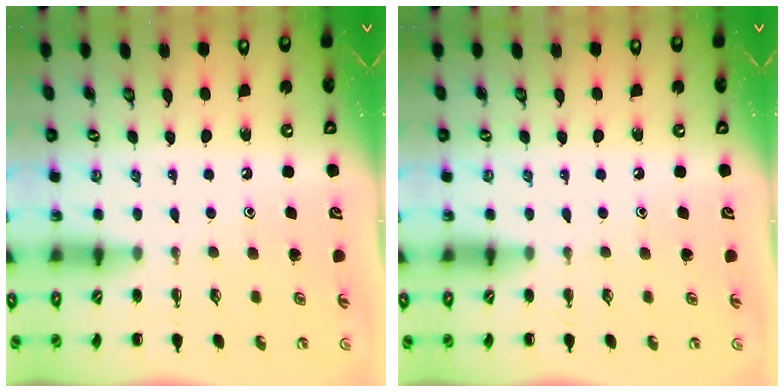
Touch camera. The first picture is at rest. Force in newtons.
{"total": 0.0}